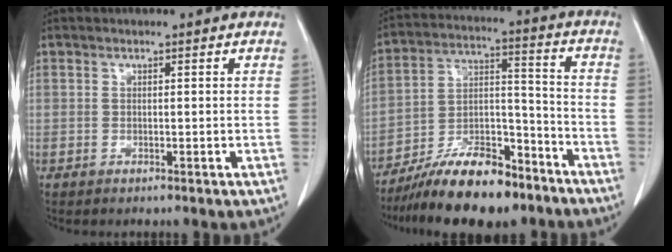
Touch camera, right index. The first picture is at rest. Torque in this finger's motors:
{"motor_torque": [0.29, -0.59, 0.28, 0.03]}